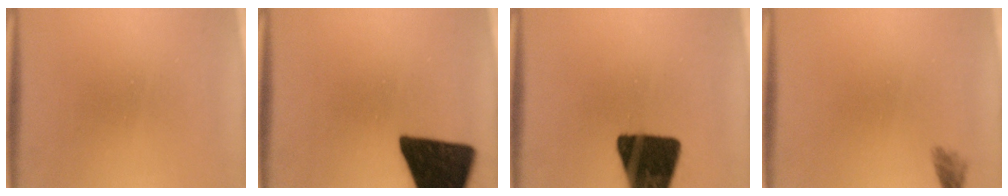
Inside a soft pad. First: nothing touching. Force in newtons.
{"total": 18.6}
{"total": 18.0}
{"total": 1.6}